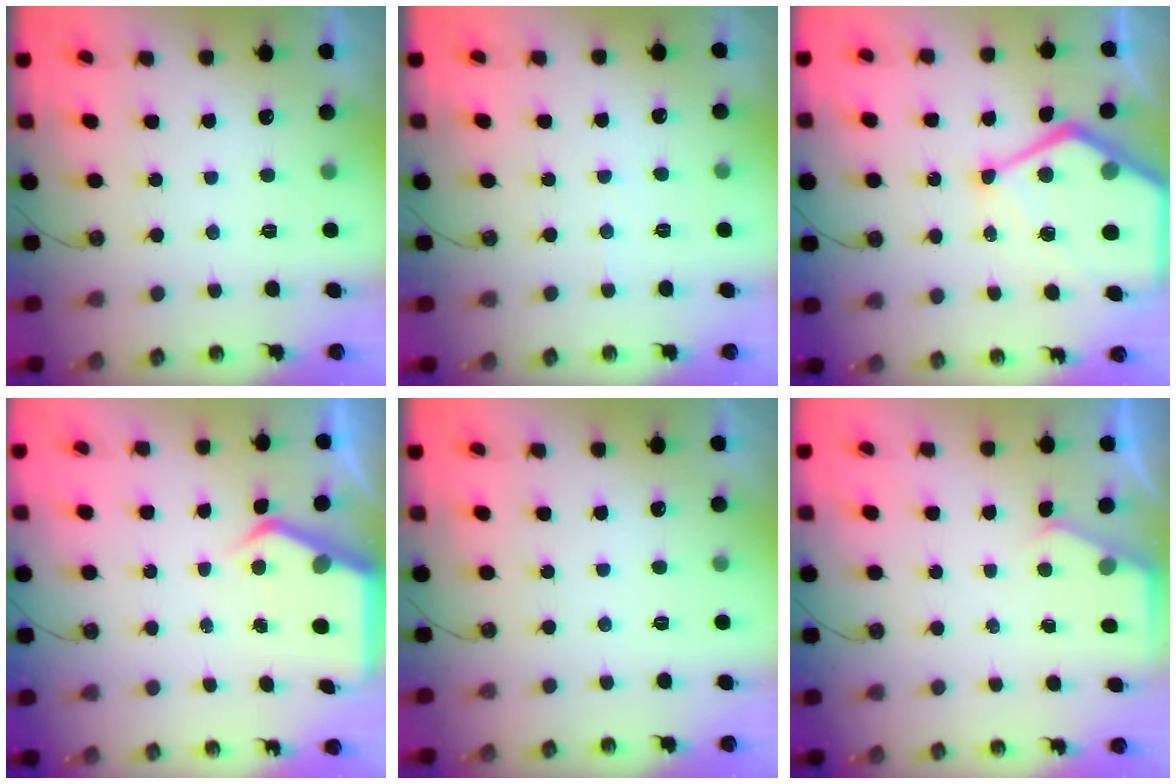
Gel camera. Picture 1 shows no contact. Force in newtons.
{"total": 3.2, "press": 3.1, "slide": 0.7}
{"total": 20.5, "press": 20.4, "slide": 2.2}
{"total": 5.1, "press": 5.0, "slide": 0.3}
{"total": 0.0}
{"total": 3.4, "press": 3.4, "slide": 0.4}